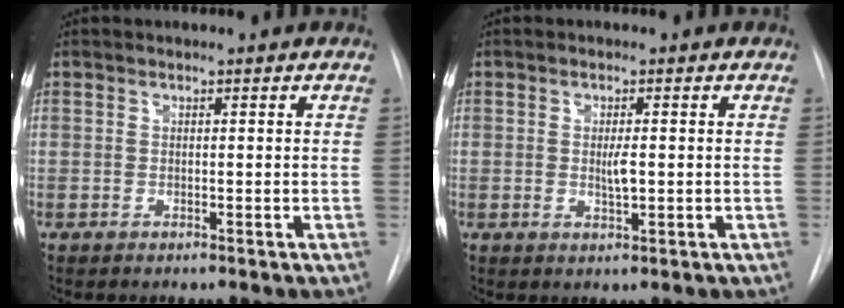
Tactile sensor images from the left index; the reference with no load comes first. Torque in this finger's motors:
{"motor_torque": [0.09, 0.02, 0.02, 0.04]}